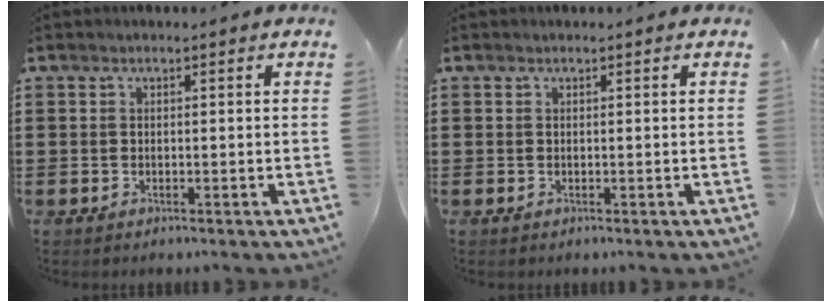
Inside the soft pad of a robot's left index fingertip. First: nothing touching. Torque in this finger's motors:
{"motor_torque": [-0.01, -0.01, 0.00, 0.01]}